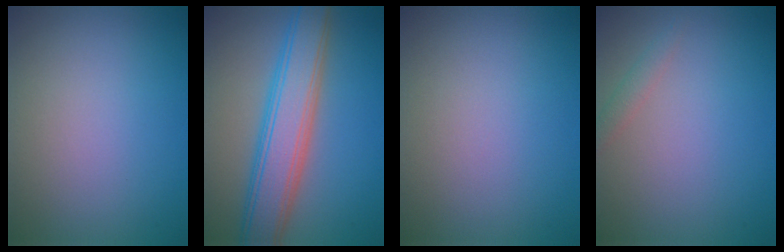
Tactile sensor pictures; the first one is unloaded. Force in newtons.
{"total": 6.6, "press": 6.6, "slide": 0.4}
{"total": 0.0}
{"total": 1.0, "press": 1.0, "slide": 0.0}